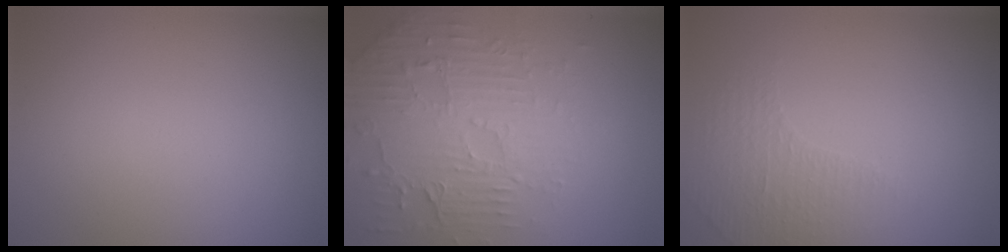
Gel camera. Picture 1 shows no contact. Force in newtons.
{"total": 6.0, "press": 3.7, "slide": 4.7}
{"total": 1.3, "press": 0.9, "slide": 0.9}